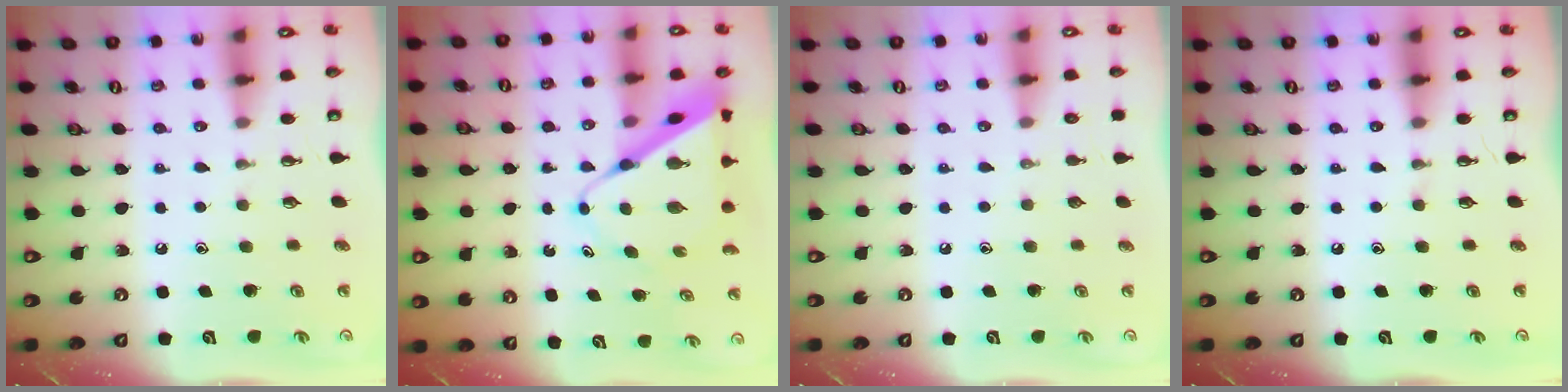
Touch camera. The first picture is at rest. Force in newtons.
{"total": 9.0, "press": 9.0, "slide": 0.5}
{"total": 0.0}
{"total": 0.0}